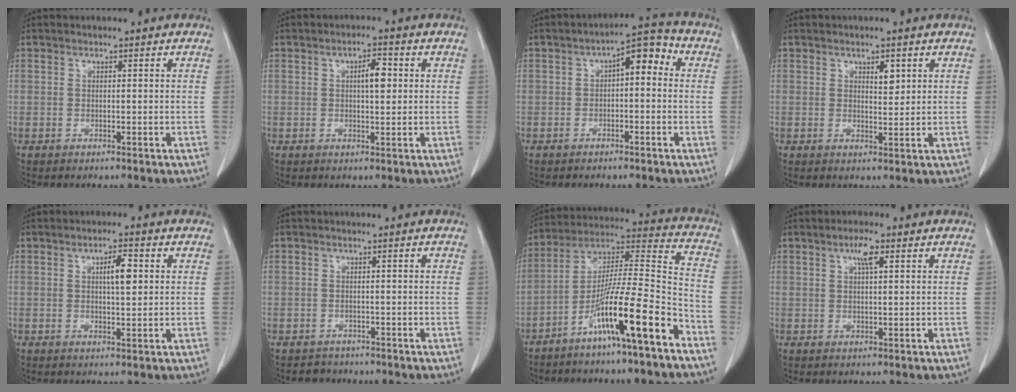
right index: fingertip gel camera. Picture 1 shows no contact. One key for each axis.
{"total": 3.4, "fx": 0.7, "fy": 1.0, "fz": 3.2, "tx": -0.052, "ty": 0.007, "tz": 0.013}
{"total": 6.6, "fx": 0.5, "fy": 2.6, "fz": 6.0, "tx": -0.081, "ty": 0.039, "tz": 0.001}
{"total": 2.3, "fx": 1.2, "fy": 0.9, "fz": 1.7, "tx": -0.025, "ty": -0.003, "tz": 0.022}
{"total": 3.7, "fx": 1.0, "fy": 0.8, "fz": 3.5, "tx": -0.058, "ty": 0.005, "tz": 0.017}
{"total": 1.9, "fx": -1.6, "fy": 1.0, "fz": -0.5, "tx": 0.002, "ty": 0.001, "tz": -0.025}
{"total": 15.9, "fx": -9.1, "fy": -0.2, "fz": 13.0, "tx": -0.233, "ty": -0.005, "tz": -0.164}
{"total": 3.0, "fx": 1.4, "fy": 0.5, "fz": 2.6, "tx": -0.050, "ty": 0.004, "tz": 0.023}